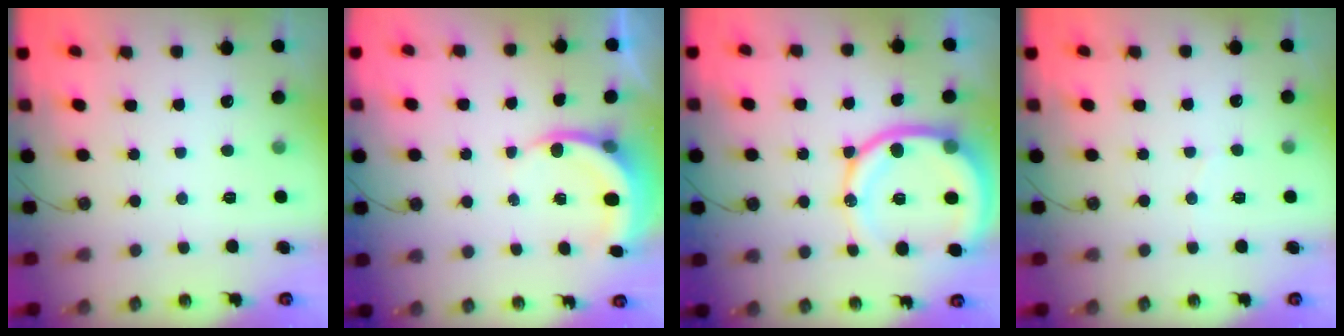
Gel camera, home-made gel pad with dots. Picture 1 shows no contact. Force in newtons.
{"total": 4.9, "press": 4.9, "slide": 0.7}
{"total": 16.9, "press": 16.8, "slide": 1.8}
{"total": 2.2, "press": 2.2, "slide": 0.2}